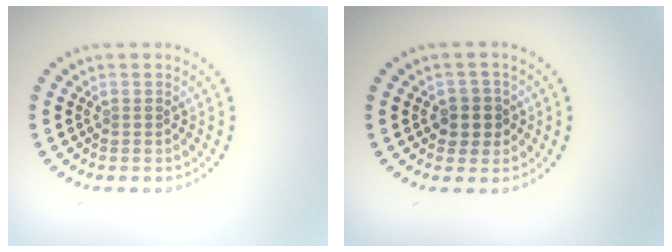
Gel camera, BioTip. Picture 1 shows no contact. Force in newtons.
{"total": 2.4, "press": 2.2, "slide": 0.9}